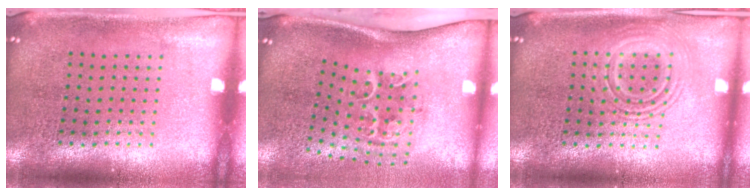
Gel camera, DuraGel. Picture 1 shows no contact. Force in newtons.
{"total": 2.3, "press": 1.3, "slide": 1.9}
{"total": 2.5, "press": 2.4, "slide": 0.4}